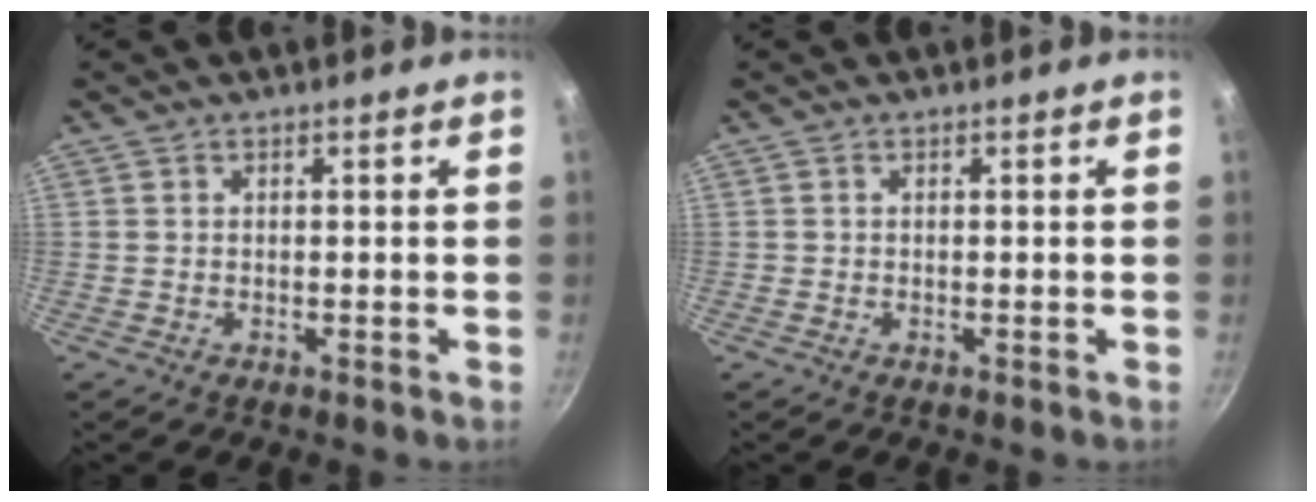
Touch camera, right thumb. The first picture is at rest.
{"total": 0.0}